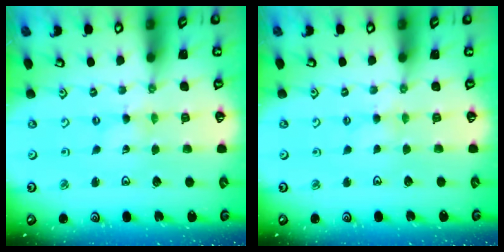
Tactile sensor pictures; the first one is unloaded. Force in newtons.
{"total": 2.7, "press": 2.6, "slide": 0.4}